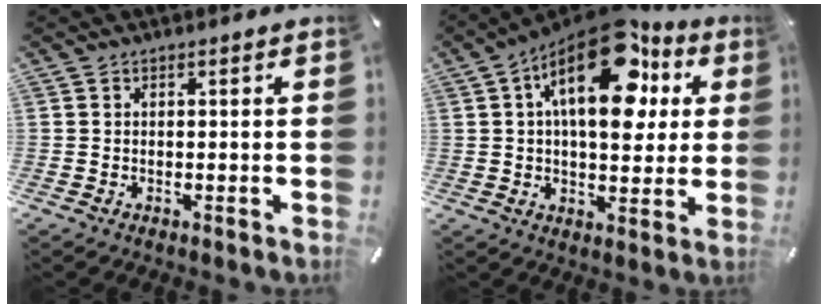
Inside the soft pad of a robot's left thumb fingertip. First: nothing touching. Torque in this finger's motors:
{"motor_torque": [2.45, 2.56, 1.99, -0.78, 0.26]}